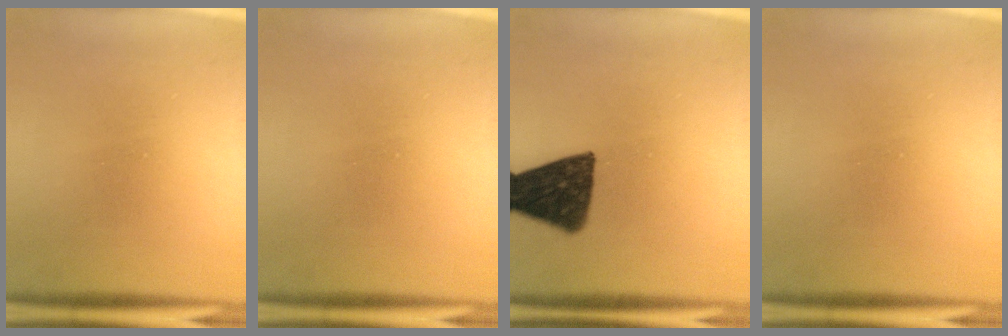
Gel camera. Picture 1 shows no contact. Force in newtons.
{"total": 0.0}
{"total": 12.5}
{"total": 0.0}